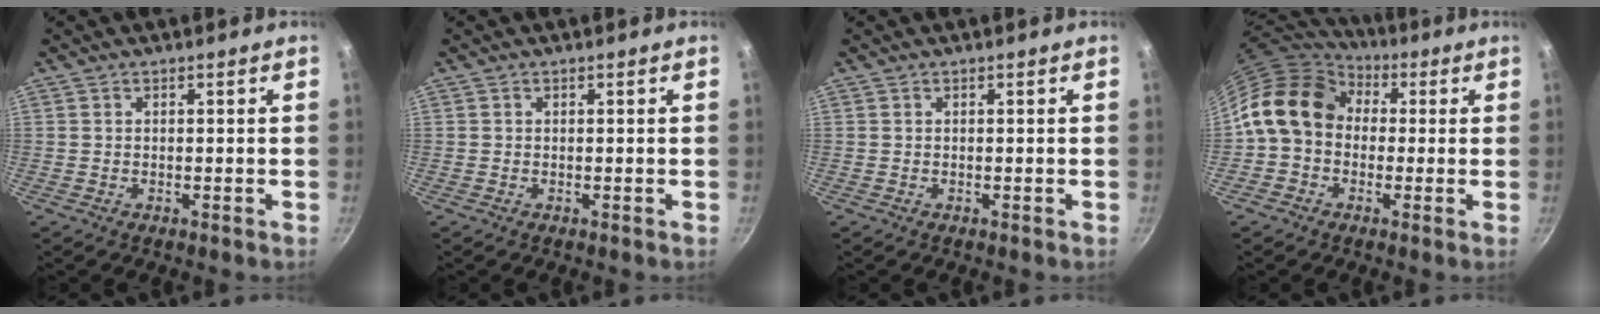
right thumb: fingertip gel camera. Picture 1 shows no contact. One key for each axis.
{"total": 0.0}
{"total": 0.0}
{"total": 14.2, "fx": 1.8, "fy": 11.3, "fz": 8.4, "tx": -0.122, "ty": 0.033, "tz": 0.012}